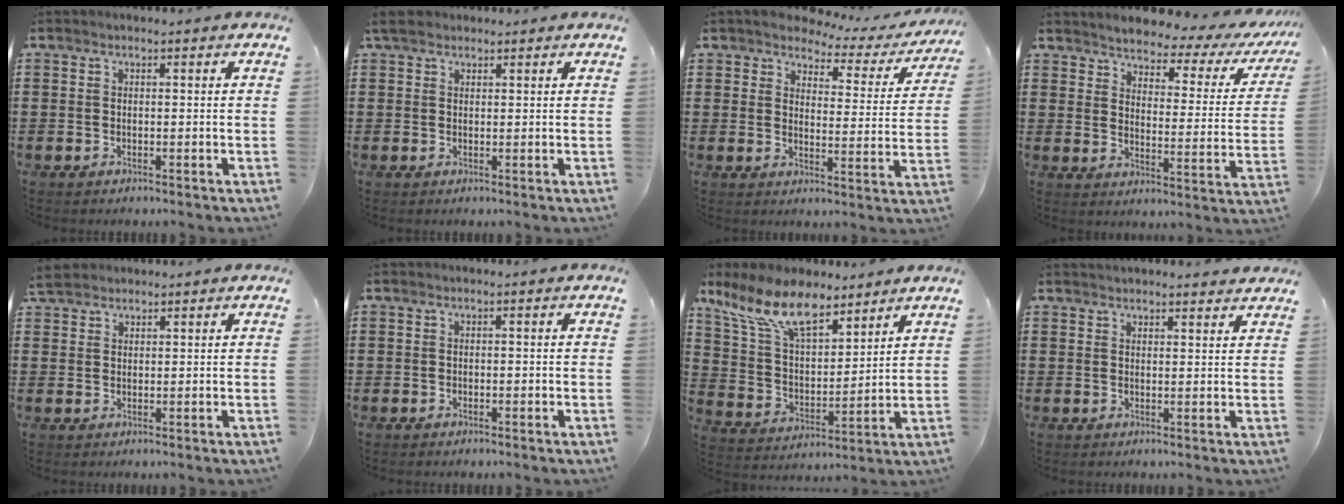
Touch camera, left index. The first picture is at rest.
{"total": 2.5, "force": [1.9, 1.3, 1.0], "torque": [-0.027, 0.009, 0.037]}
{"total": 3.4, "force": [3.1, 1.3, 0.7], "torque": [-0.029, -0.020, 0.046]}
{"total": 3.2, "force": [3.1, 0.6, 0.7], "torque": [-0.040, -0.029, 0.044]}
{"total": 2.8, "force": [2.6, 1.0, 0.4], "torque": [-0.017, 0.004, 0.050]}
{"total": 0.0}
{"total": 11.5, "force": [8.7, 3.9, 6.4], "torque": [-0.153, -0.025, 0.160]}
{"total": 2.1, "force": [2.1, 0.1, 0.0], "torque": [-0.005, -0.004, 0.041]}